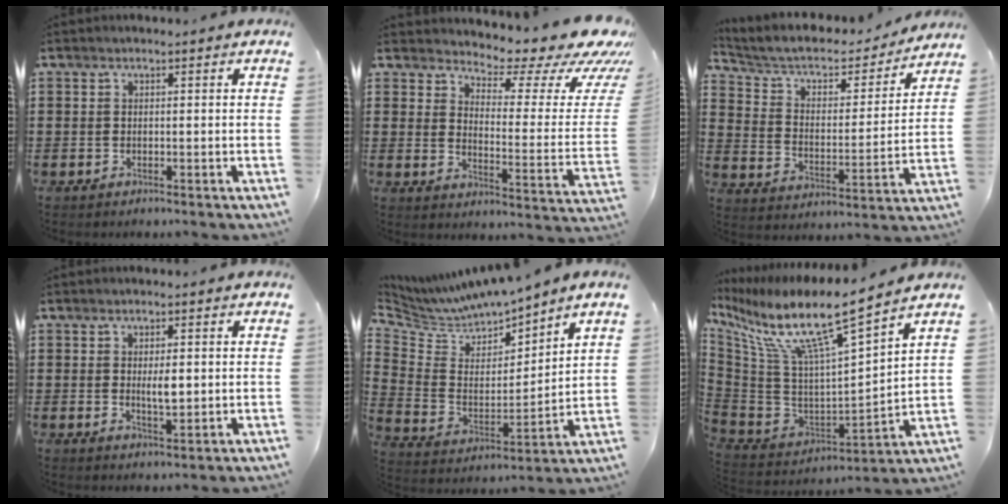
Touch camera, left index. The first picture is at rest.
{"total": 6.9, "force": [5.8, 1.6, 3.4], "torque": [-0.053, -0.057, 0.092]}
{"total": 5.5, "force": [4.3, 2.5, 2.2], "torque": [-0.069, -0.028, 0.068]}
{"total": 3.2, "force": [0.4, 1.0, 3.1], "torque": [-0.051, -0.002, 0.004]}
{"total": 6.1, "force": [6.1, 0.8, 0.2], "torque": [-0.046, -0.051, 0.102]}
{"total": 11.5, "force": [7.8, 0.4, 8.4], "torque": [-0.190, -0.065, 0.122]}